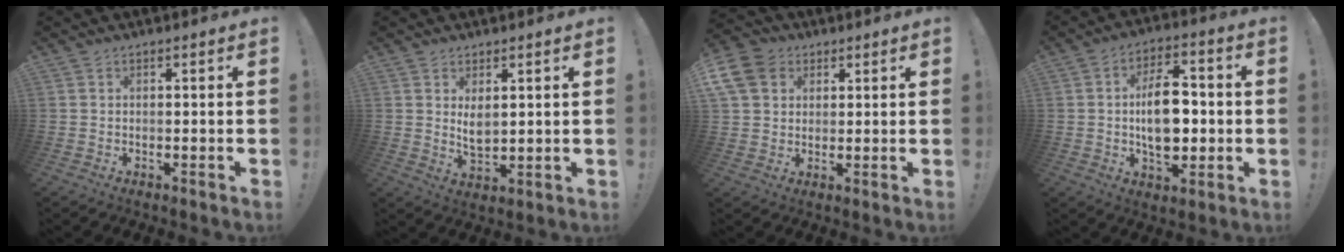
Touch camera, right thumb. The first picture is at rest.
{"total": 4.7, "force": [2.2, 2.3, 3.4], "torque": [-0.041, -0.021, 0.038]}
{"total": 10.2, "force": [4.0, 8.2, 4.5], "torque": [-0.091, -0.016, 0.082]}
{"total": 14.5, "force": [-0.5, 8.8, 11.5], "torque": [-0.193, 0.003, -0.011]}